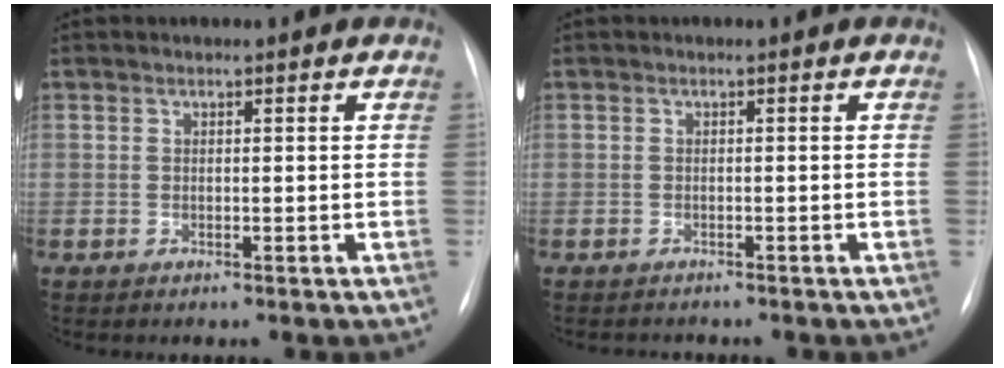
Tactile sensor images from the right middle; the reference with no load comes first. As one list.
[{"total": 1.5, "force": [-1.3, 0.7, -0.1], "torque": [-0.002, -0.002, -0.020]}]